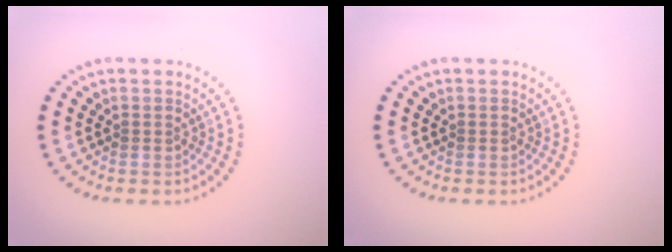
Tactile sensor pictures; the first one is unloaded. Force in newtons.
{"total": 0.0}